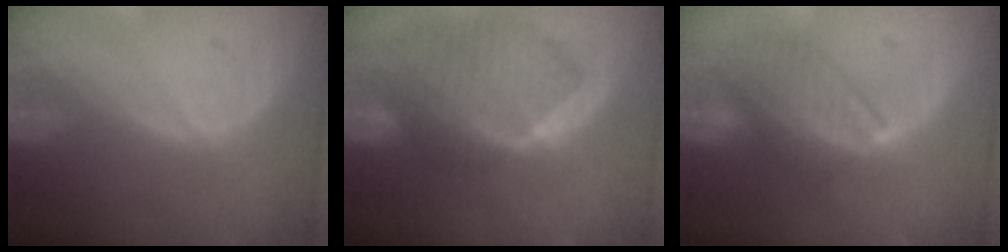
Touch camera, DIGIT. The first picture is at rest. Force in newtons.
{"total": 10.4, "press": 9.0, "slide": 5.1}
{"total": 8.4, "press": 7.2, "slide": 4.2}